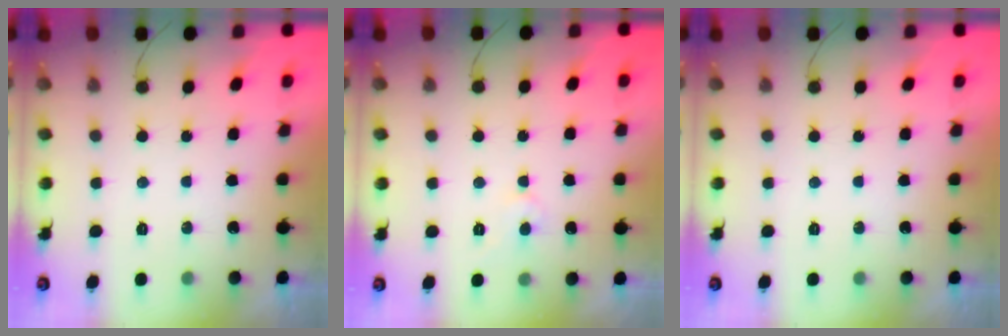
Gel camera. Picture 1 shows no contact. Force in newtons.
{"total": 4.7, "press": 4.6, "slide": 0.5}
{"total": 0.0}